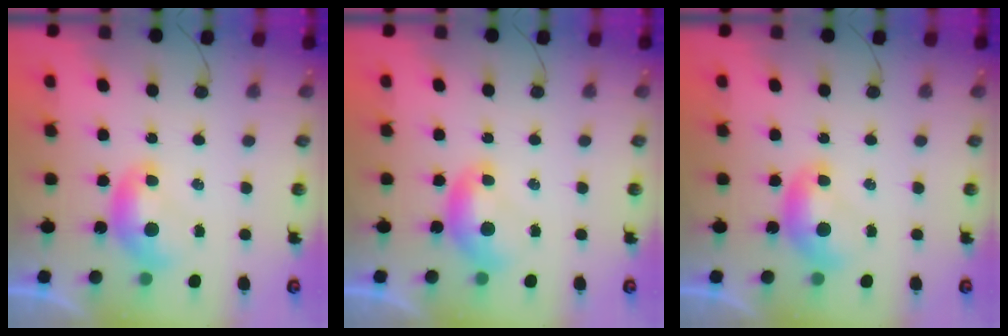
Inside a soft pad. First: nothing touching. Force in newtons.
{"total": 0.0}
{"total": 0.0}